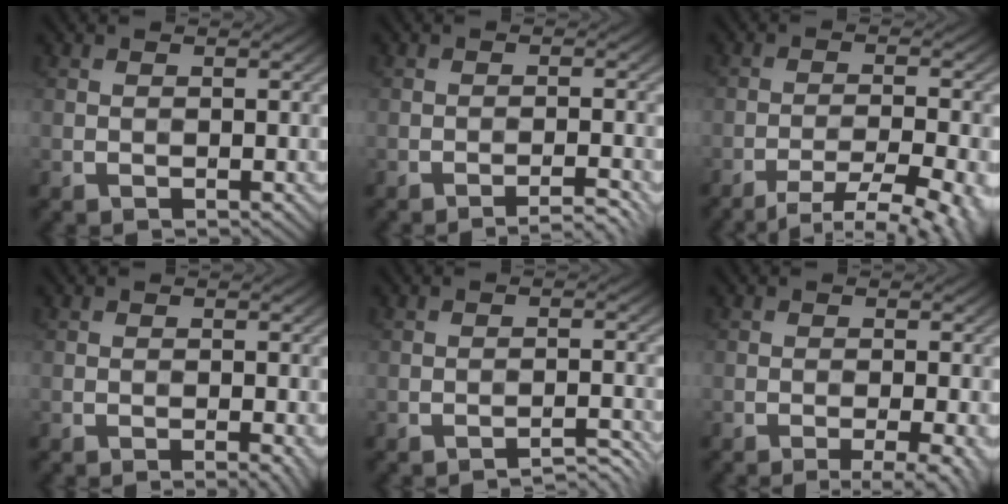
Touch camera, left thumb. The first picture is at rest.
{"total": 2.9, "force": [-2.3, 0.1, 1.7], "torque": [-0.021, 0.009, -0.045]}
{"total": 9.0, "force": [-6.6, 2.0, 5.8], "torque": [-0.099, -0.005, -0.085]}
{"total": 1.3, "force": [-0.6, 0.1, 1.2], "torque": [-0.014, 0.000, -0.010]}
{"total": 2.9, "force": [-2.6, 0.2, 1.2], "torque": [-0.012, 0.012, -0.042]}
{"total": 4.5, "force": [-2.3, 0.8, 3.7], "torque": [-0.047, 0.003, -0.036]}